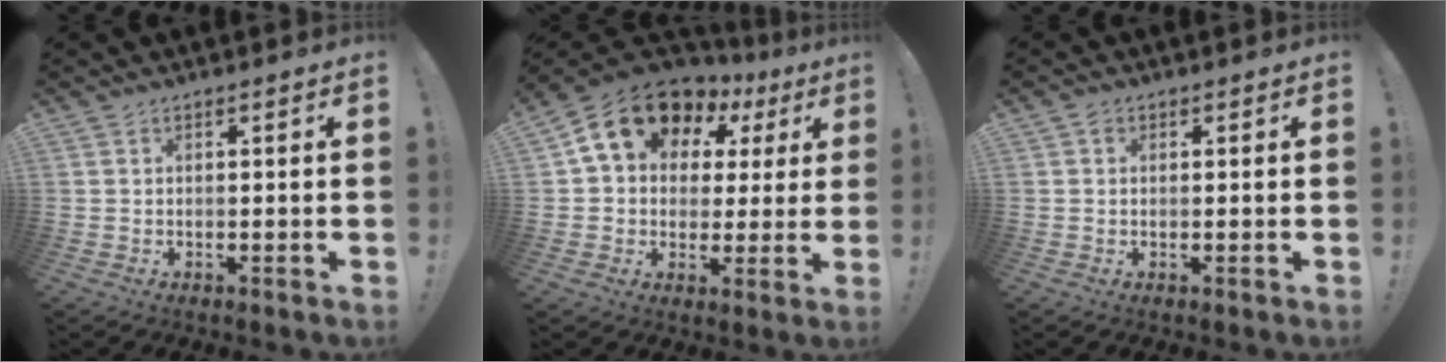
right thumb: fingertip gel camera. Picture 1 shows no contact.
{"total": 14.3, "force": [8.2, 9.5, 6.8], "torque": [-0.101, -0.052, 0.150]}
{"total": 0.8, "force": [0.2, 0.7, 0.2], "torque": [-0.003, 0.004, 0.003]}